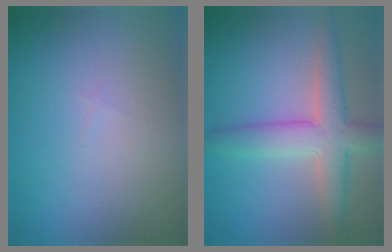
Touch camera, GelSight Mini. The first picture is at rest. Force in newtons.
{"total": 5.2, "press": 5.1, "slide": 0.3}